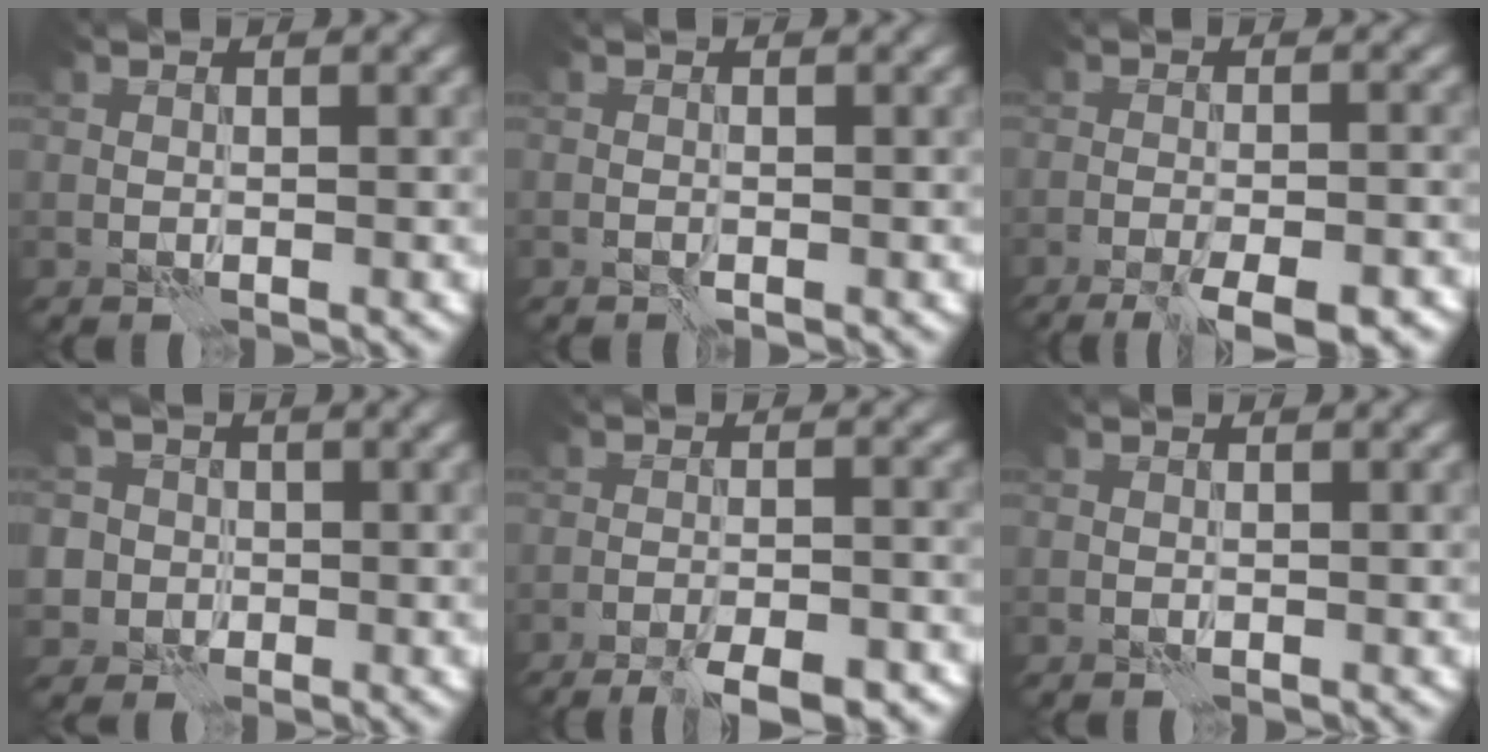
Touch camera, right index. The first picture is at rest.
{"total": 0.5, "force": [-0.4, -0.1, 0.3], "torque": [-0.006, 0.000, -0.009]}
{"total": 8.8, "force": [-6.8, 2.2, 5.2], "torque": [-0.067, -0.008, -0.086]}
{"total": 5.5, "force": [0.2, 5.3, 1.2], "torque": [-0.018, 0.027, -0.019]}
{"total": 9.5, "force": [-7.8, 2.5, 4.7], "torque": [-0.055, -0.001, -0.104]}
{"total": 0.0}